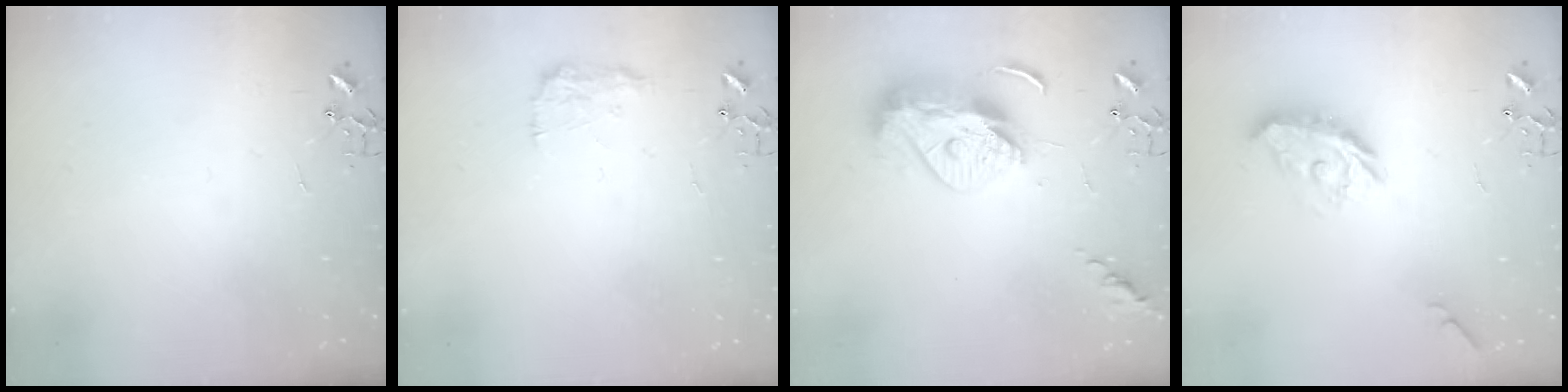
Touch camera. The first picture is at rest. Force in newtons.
{"total": 8.7, "press": 8.6, "slide": 0.5}
{"total": 12.3, "press": 12.2, "slide": 1.1}
{"total": 11.3, "press": 11.3, "slide": 0.6}